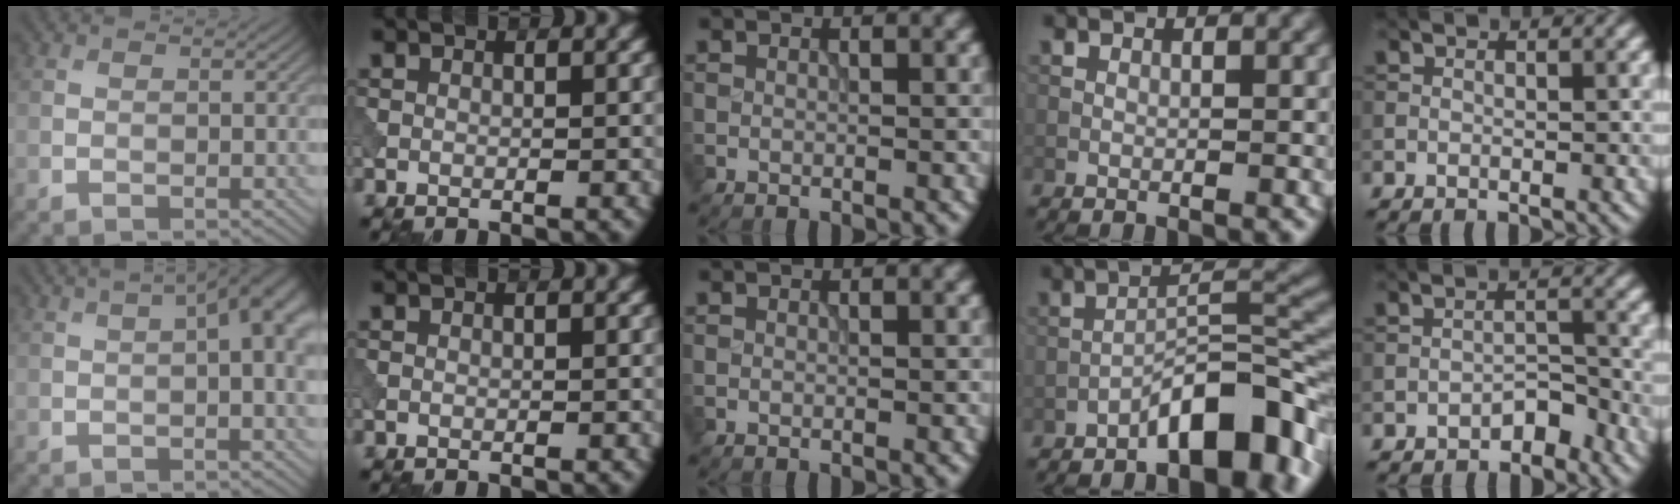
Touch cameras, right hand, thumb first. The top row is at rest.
{"thumb": {"total": 7.1, "force": [1.6, 2.6, 6.4], "torque": [-0.092, 0.012, 0.024]}, "ring": {"total": 8.0, "force": [-4.8, 2.4, 5.9], "torque": [-0.081, 0.023, -0.080]}, "little": {"total": 2.1, "force": [-1.7, 1.0, 0.9], "torque": [-0.009, 0.011, -0.028]}}